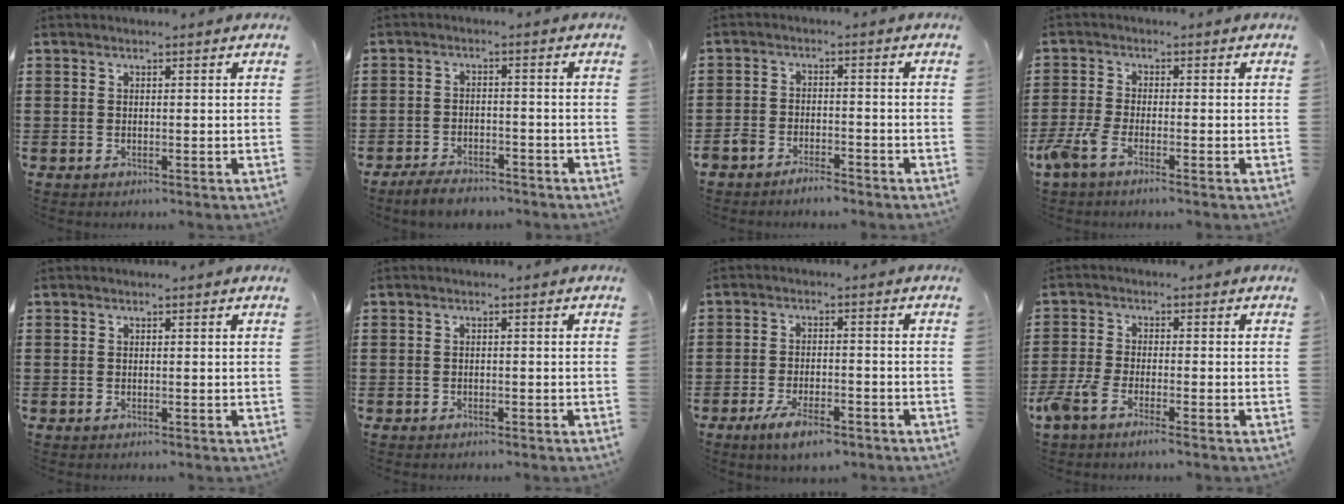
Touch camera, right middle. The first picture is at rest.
{"total": 3.7, "force": [-3.5, 0.8, 1.0], "torque": [-0.018, 0.009, -0.070]}
{"total": 3.4, "force": [-3.2, 0.9, 0.3], "torque": [-0.019, 0.004, -0.069]}
{"total": 3.6, "force": [-2.3, 0.7, 2.6], "torque": [-0.078, -0.011, -0.051]}
{"total": 0.0}
{"total": 0.6, "force": [-0.6, 0.3, 0.1], "torque": [-0.003, 0.001, -0.013]}
{"total": 5.1, "force": [-3.6, 1.5, 3.4], "torque": [-0.068, 0.003, -0.067]}
{"total": 3.6, "force": [-2.7, 0.5, 2.4], "torque": [-0.074, -0.012, -0.060]}